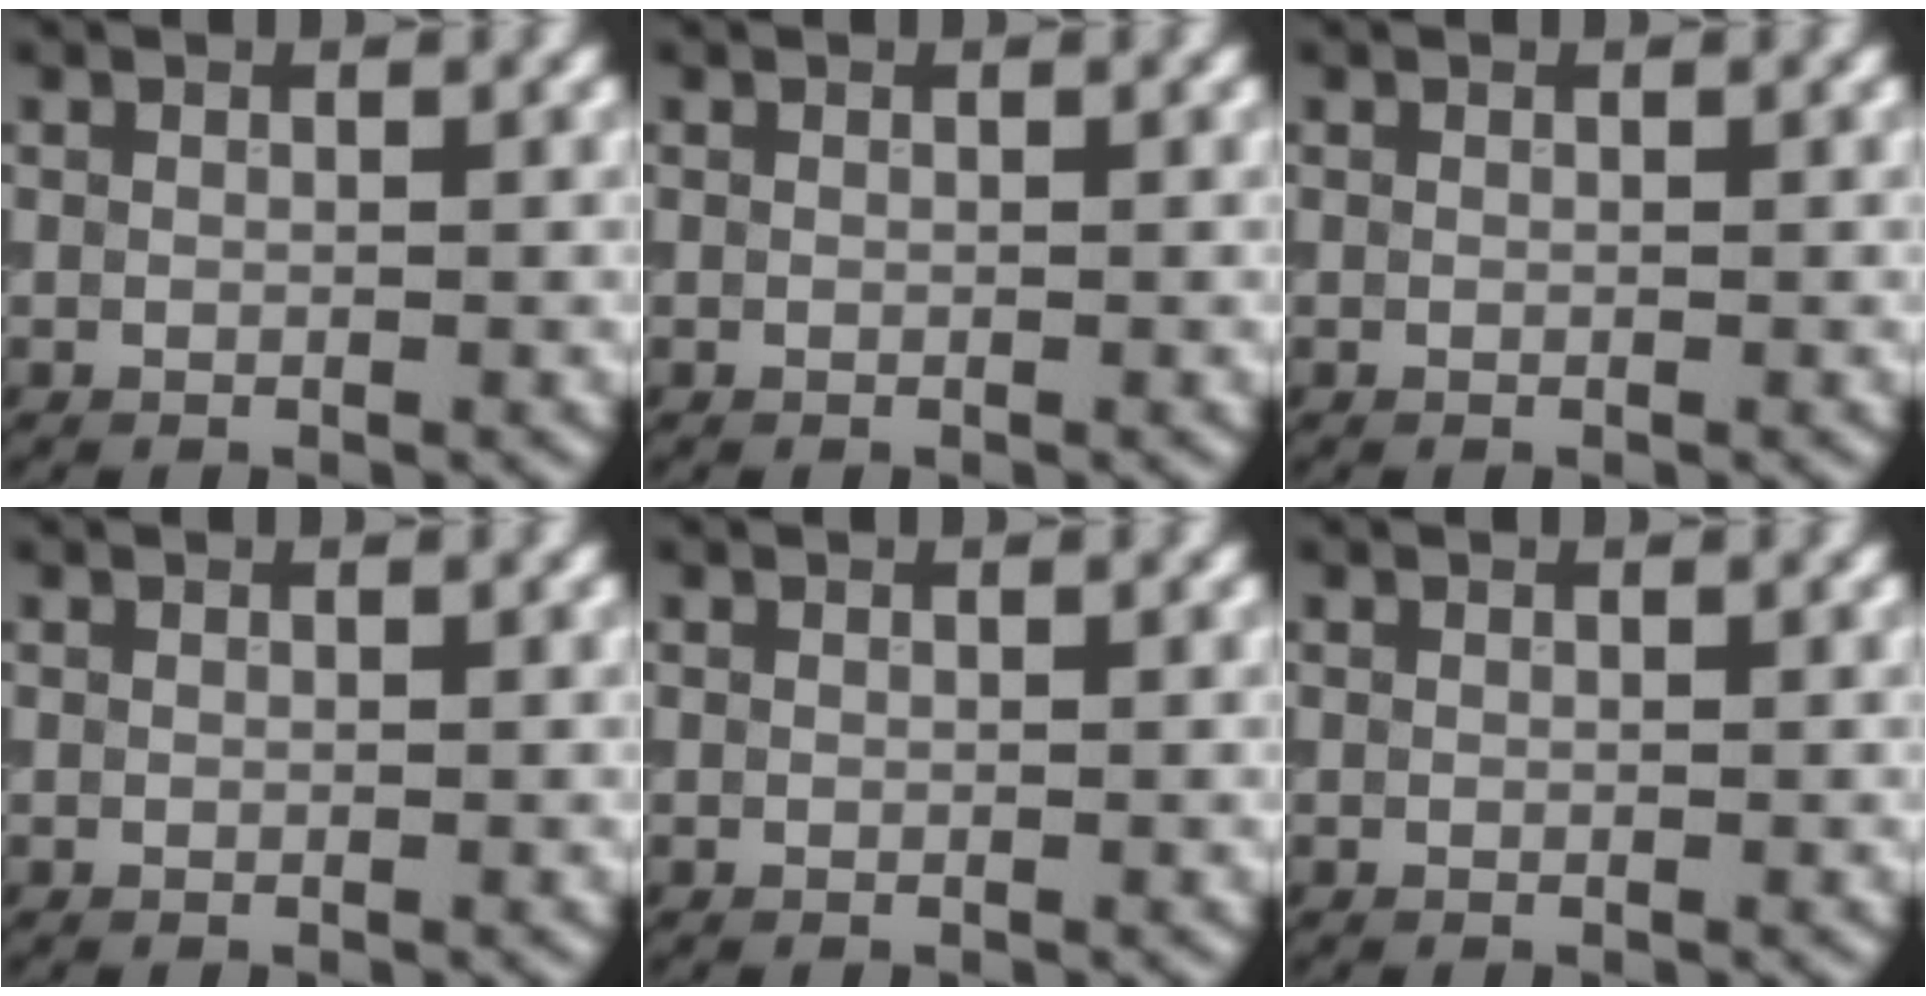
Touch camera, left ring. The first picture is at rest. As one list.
[{"total": 0.0}, {"total": 0.0}, {"total": 0.0}, {"total": 0.0}, {"total": 0.0}]